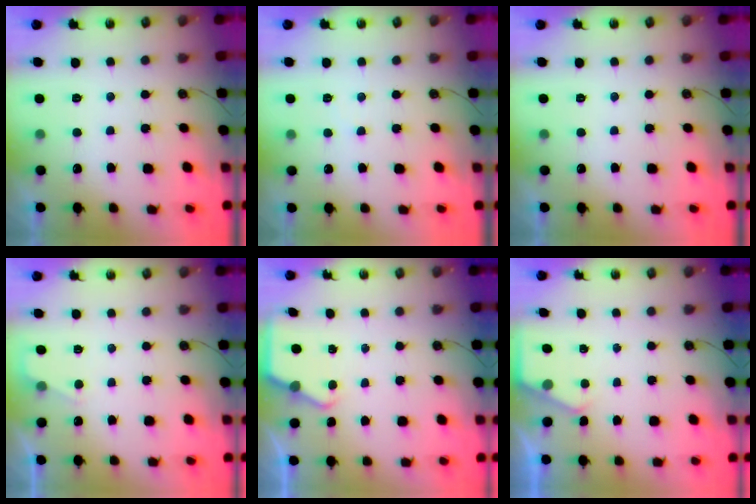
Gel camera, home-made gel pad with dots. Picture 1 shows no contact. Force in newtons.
{"total": 2.4, "press": 2.4, "slide": 0.4}
{"total": 0.0}
{"total": 2.4, "press": 2.4, "slide": 0.4}
{"total": 2.8, "press": 2.8, "slide": 0.0}
{"total": 2.4, "press": 2.4, "slide": 0.4}